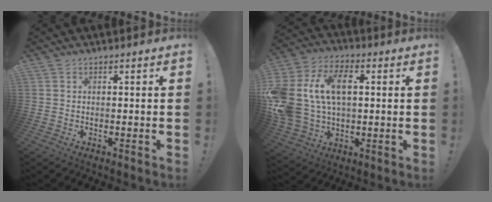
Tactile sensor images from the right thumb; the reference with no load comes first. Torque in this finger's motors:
{"motor_torque": [2.76, 2.25, 2.15, -0.43, 0.40]}